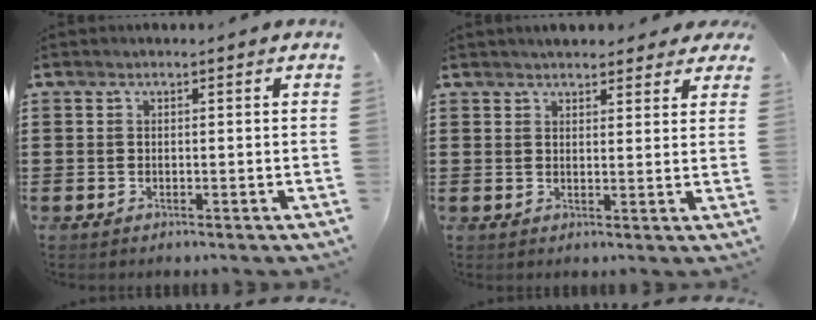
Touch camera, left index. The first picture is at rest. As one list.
[{"total": 3.1, "force": [3.0, 0.8, 0.7], "torque": [-0.013, -0.004, 0.054]}]